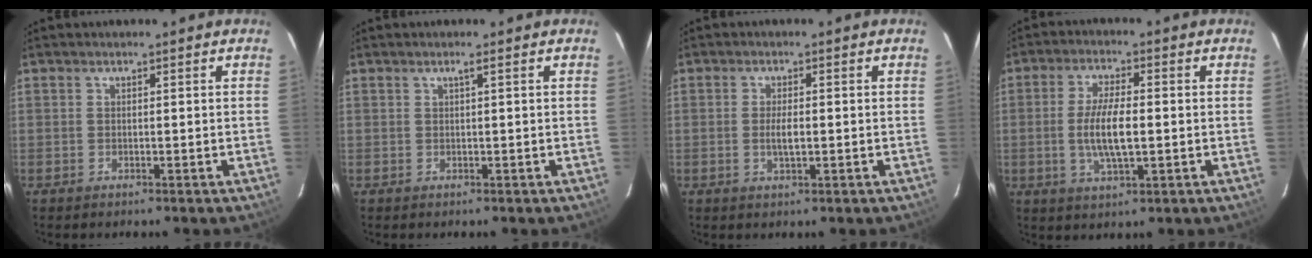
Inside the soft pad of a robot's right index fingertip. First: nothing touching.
{"total": 0.7, "force": [0.3, -0.3, 0.6], "torque": [-0.010, 0.002, 0.004]}
{"total": 2.7, "force": [-0.3, 0.9, 2.5], "torque": [-0.048, -0.005, -0.004]}
{"total": 7.9, "force": [-0.7, 2.3, 7.5], "torque": [-0.149, -0.004, -0.013]}